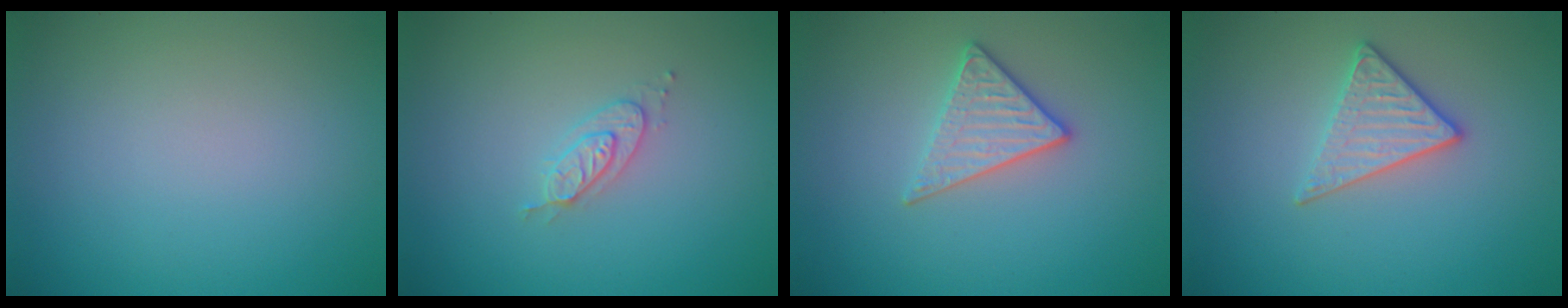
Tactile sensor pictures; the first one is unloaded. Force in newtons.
{"total": 2.0, "press": 2.0, "slide": 0.4}
{"total": 2.7, "press": 2.6, "slide": 1.0}
{"total": 2.7, "press": 2.6, "slide": 1.0}